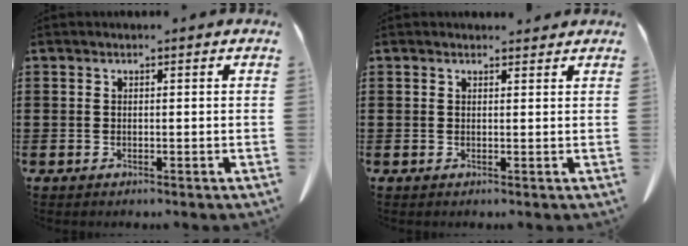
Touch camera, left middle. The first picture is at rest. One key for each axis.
{"total": 1.1, "fx": 1.0, "fy": 0.3, "fz": 0.3, "tx": -0.001, "ty": -0.001, "tz": 0.016}